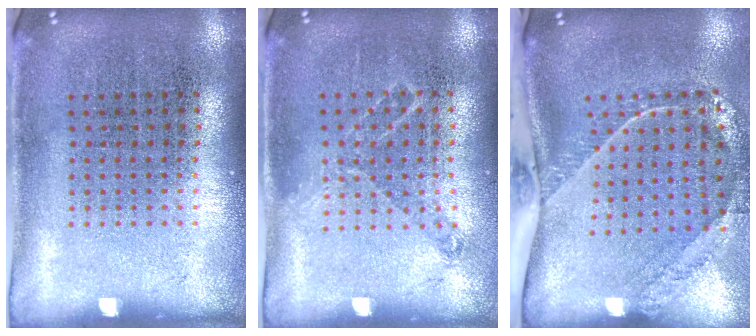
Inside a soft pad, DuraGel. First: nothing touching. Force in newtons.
{"total": 1.0, "press": 0.9, "slide": 0.3}
{"total": 2.6, "press": 1.7, "slide": 1.9}